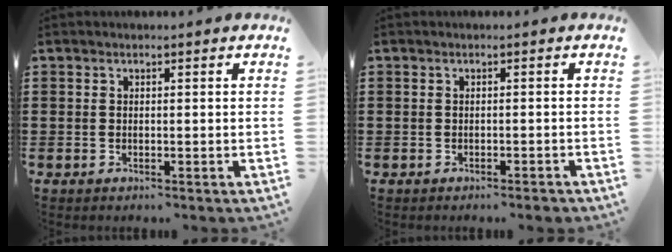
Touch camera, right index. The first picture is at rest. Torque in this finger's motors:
{"motor_torque": [1.11, 1.03, 0.01, 0.00]}